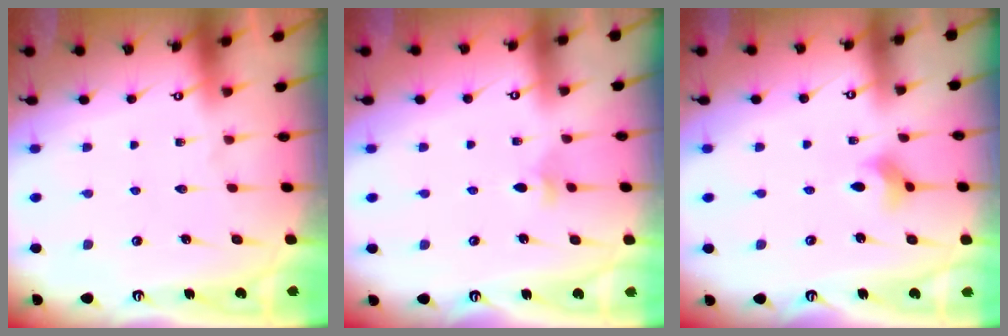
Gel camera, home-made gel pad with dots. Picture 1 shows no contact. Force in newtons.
{"total": 3.1, "press": 3.0, "slide": 0.8}
{"total": 3.2, "press": 3.2, "slide": 0.3}